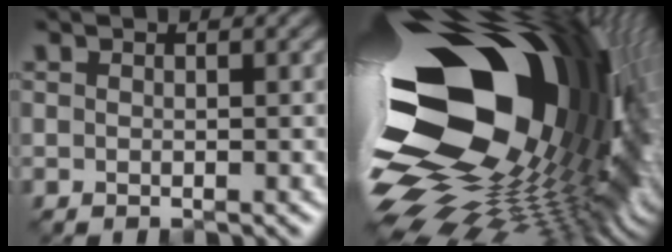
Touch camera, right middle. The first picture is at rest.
{"total": 22.5, "force": [1.0, 13.1, 18.3], "torque": [-0.342, -0.040, 0.005]}